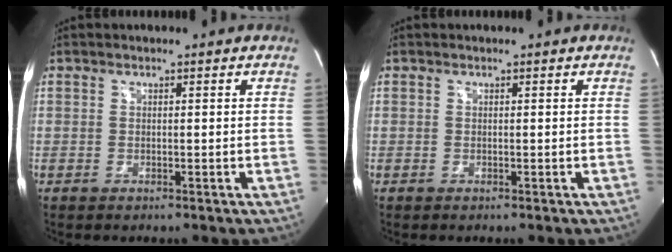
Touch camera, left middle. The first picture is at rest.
{"total": 0.0}